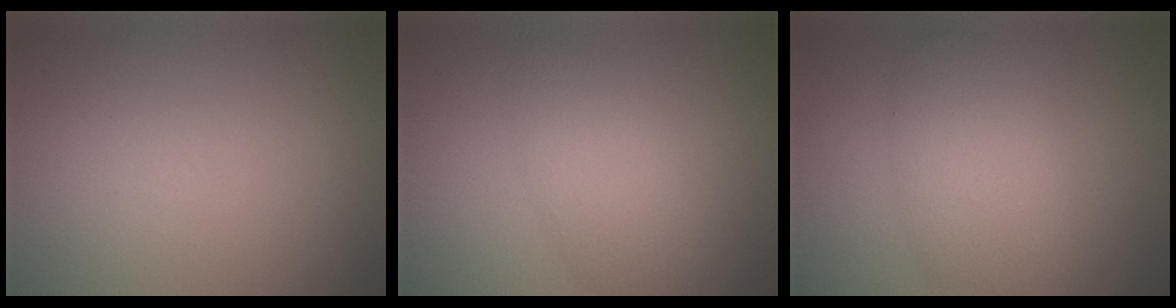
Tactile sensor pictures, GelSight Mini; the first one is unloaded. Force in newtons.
{"total": 3.9, "press": 3.9, "slide": 0.1}
{"total": 5.4, "press": 5.4, "slide": 0.3}